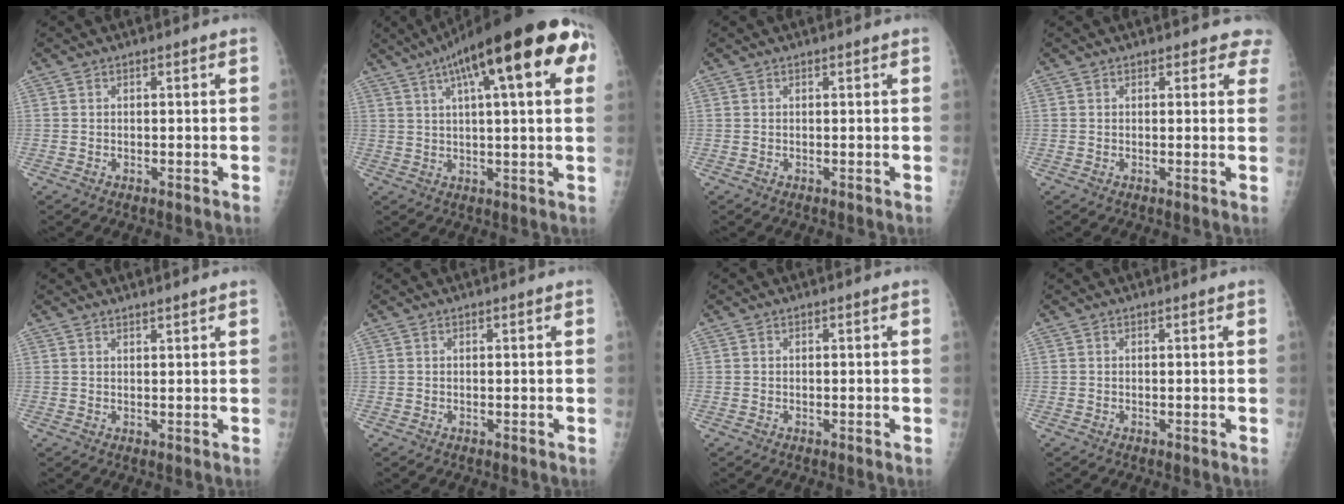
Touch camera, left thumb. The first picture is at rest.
{"total": 23.8, "force": [9.6, 6.5, 20.8], "torque": [-0.307, 0.027, 0.134]}
{"total": 0.0}
{"total": 3.2, "force": [2.7, 1.7, 0.4], "torque": [0.032, -0.011, 0.009]}
{"total": 1.2, "force": [1.1, 0.0, 0.4], "torque": [-0.002, -0.008, 0.021]}
{"total": 0.0}
{"total": 0.0}
{"total": 0.0}